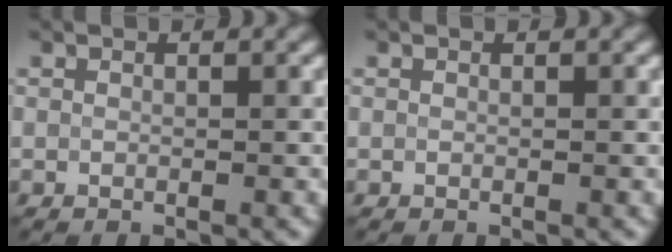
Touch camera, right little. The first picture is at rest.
{"total": 0.0}